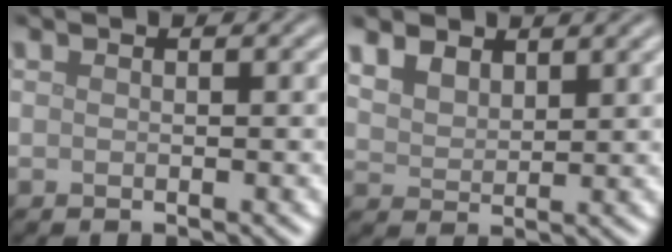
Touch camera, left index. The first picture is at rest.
{"total": 5.0, "force": [3.5, 2.8, 2.2], "torque": [-0.063, 0.008, 0.058]}